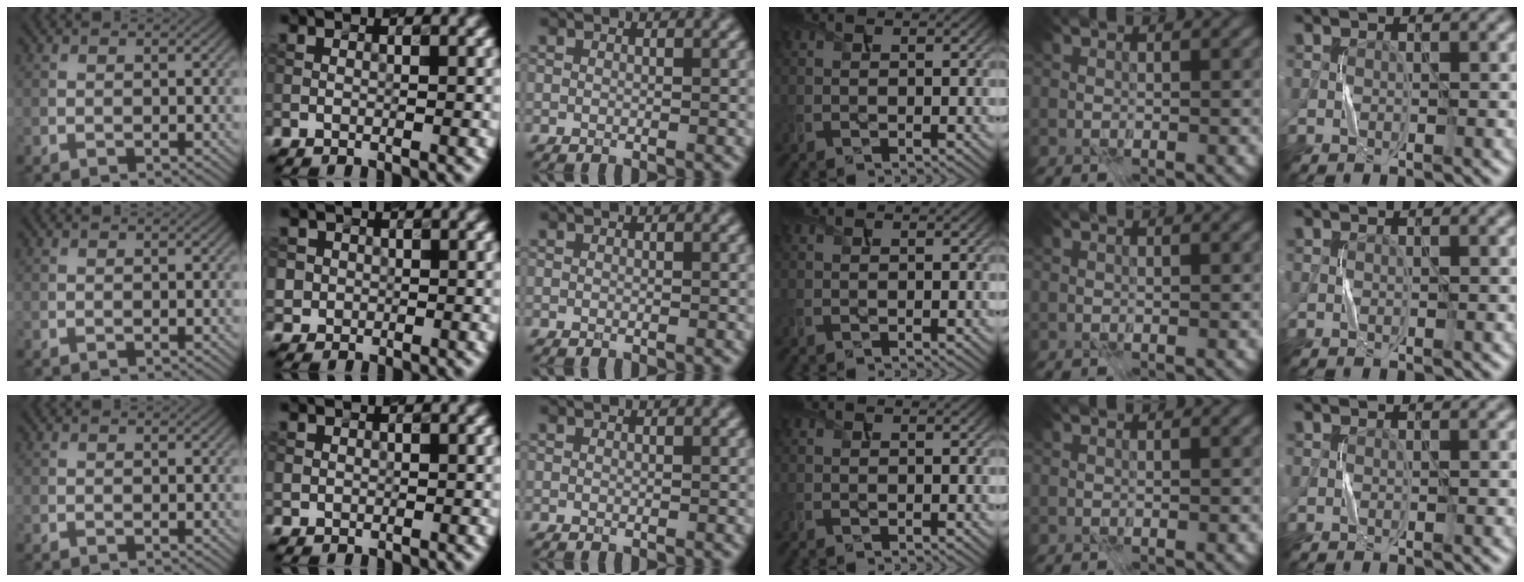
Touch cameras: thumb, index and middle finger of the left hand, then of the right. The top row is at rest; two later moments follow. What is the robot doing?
{"motion": "press", "object": "calculator"}